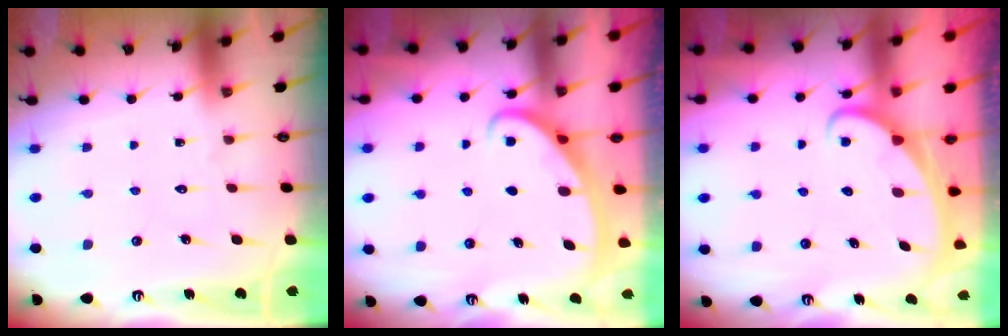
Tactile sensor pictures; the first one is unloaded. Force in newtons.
{"total": 2.7, "press": 2.7, "slide": 0.3}
{"total": 2.2, "press": 2.2, "slide": 0.2}